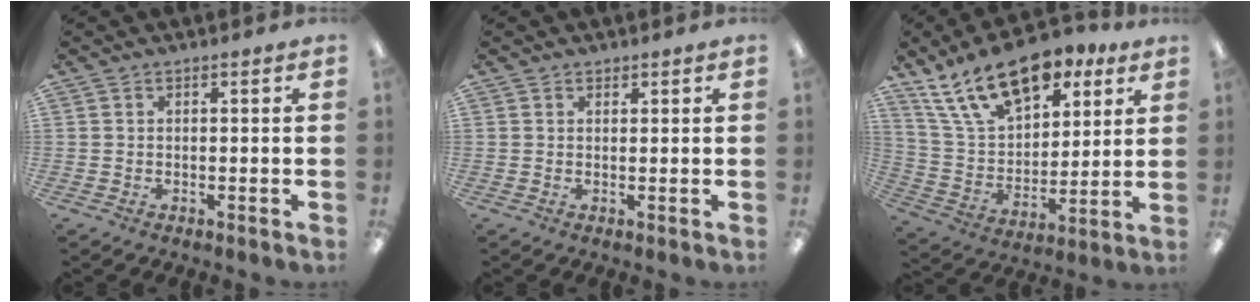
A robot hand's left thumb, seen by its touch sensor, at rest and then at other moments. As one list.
[{"total": 0.8, "force": [0.7, 0.3, 0.0], "torque": [0.000, -0.001, 0.015]}, {"total": 20.6, "force": [13.1, 10.8, 11.7], "torque": [-0.200, -0.056, 0.235]}]